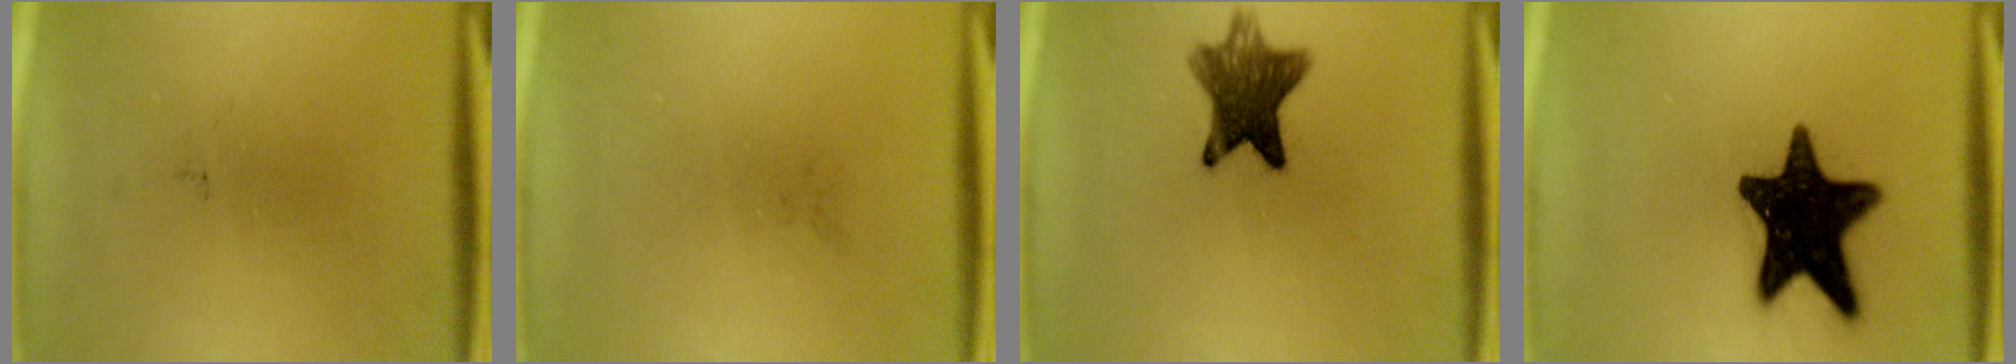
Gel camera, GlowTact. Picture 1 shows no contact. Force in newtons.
{"total": 0.0}
{"total": 8.9}
{"total": 17.8}